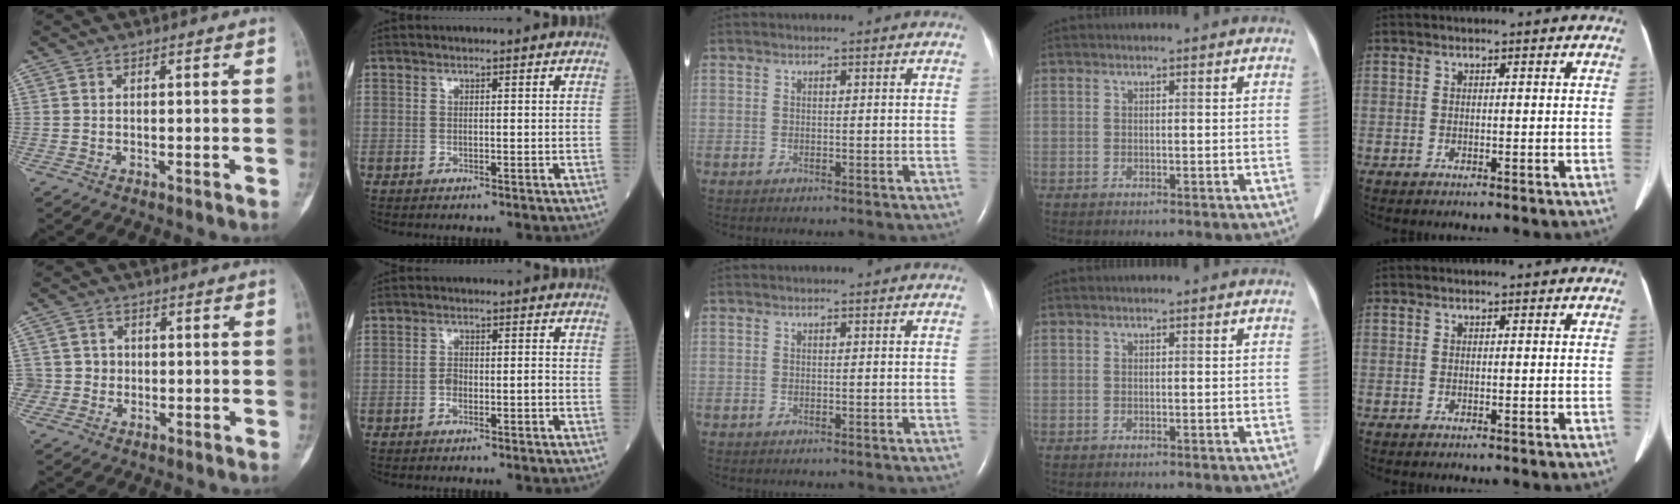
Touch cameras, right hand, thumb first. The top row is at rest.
{"thumb": {"total": 3.7, "force": [-0.4, 3.6, 0.1], "torque": [0.031, 0.012, -0.011]}, "index": {"total": 2.6, "force": [-1.1, 1.0, 2.1], "torque": [-0.039, 0.006, -0.019]}}